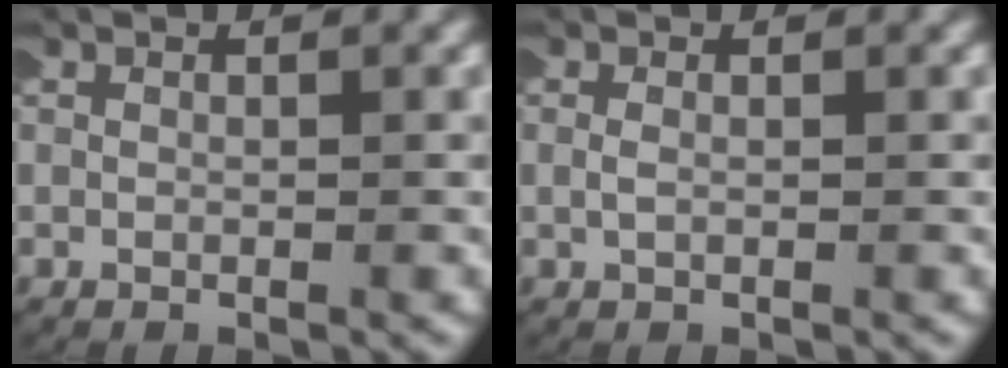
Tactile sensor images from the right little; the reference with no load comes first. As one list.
[{"total": 0.6, "force": [0.1, 0.2, 0.6], "torque": [-0.014, 0.002, 0.000]}]